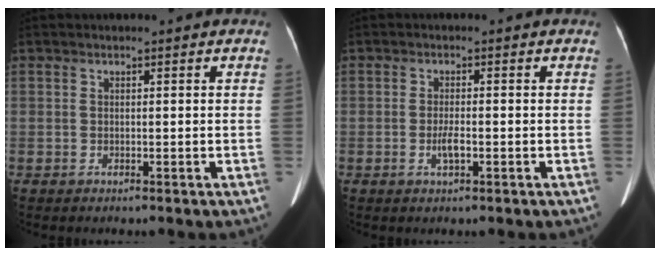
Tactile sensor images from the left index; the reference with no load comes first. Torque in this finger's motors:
{"motor_torque": [0.53, 0.12, 0.18, 0.05]}